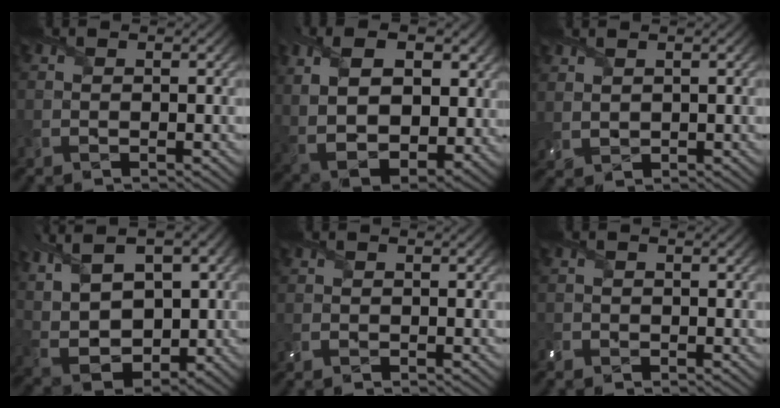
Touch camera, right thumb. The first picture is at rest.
{"total": 15.5, "force": [2.7, 10.0, 11.5], "torque": [-0.223, -0.004, 0.063]}
{"total": 1.8, "force": [1.2, 1.0, 0.9], "torque": [-0.029, 0.001, 0.030]}
{"total": 14.1, "force": [3.4, 8.7, 10.6], "torque": [-0.223, 0.016, 0.073]}
{"total": 1.1, "force": [-0.7, 0.7, 0.4], "torque": [-0.009, -0.002, -0.016]}
{"total": 1.7, "force": [-1.3, 1.1, 0.1], "torque": [-0.004, -0.005, -0.030]}